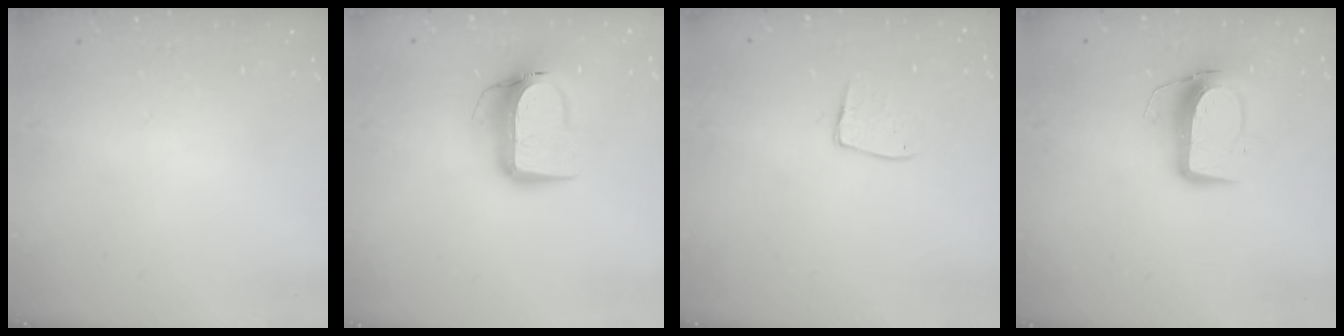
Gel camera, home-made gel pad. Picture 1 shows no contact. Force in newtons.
{"total": 12.3, "press": 12.3, "slide": 1.3}
{"total": 7.9, "press": 7.9, "slide": 0.4}
{"total": 10.3, "press": 10.3, "slide": 0.8}